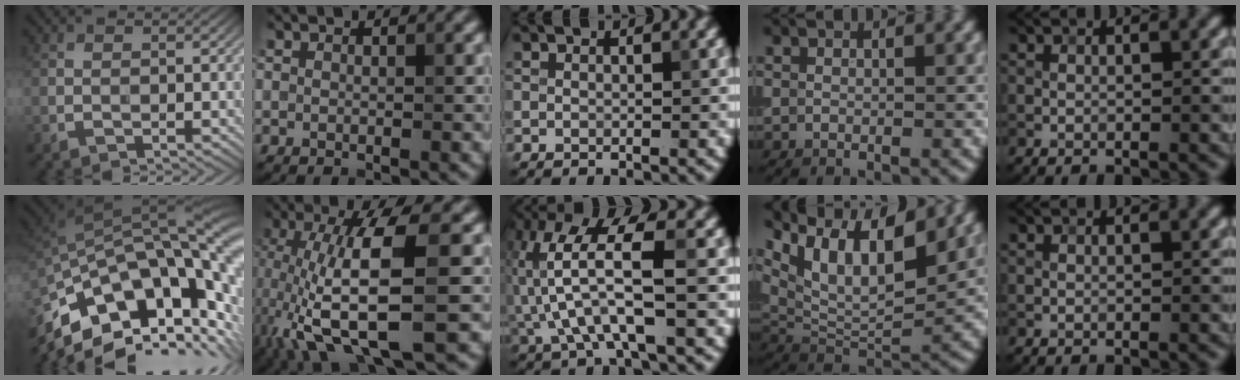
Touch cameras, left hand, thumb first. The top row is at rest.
{"thumb": {"total": 17.4, "force": [-6.4, 8.6, 13.7], "torque": [-0.249, -0.017, -0.091]}, "index": {"total": 10.3, "force": [-1.9, 2.8, 9.7], "torque": [-0.192, -0.001, -0.034]}, "middle": {"total": 7.4, "force": [-1.1, 2.1, 7.0], "torque": [-0.162, 0.019, -0.024]}, "ring": {"total": 10.4, "force": [6.2, 3.8, 7.4], "torque": [-0.133, 0.000, 0.115]}}